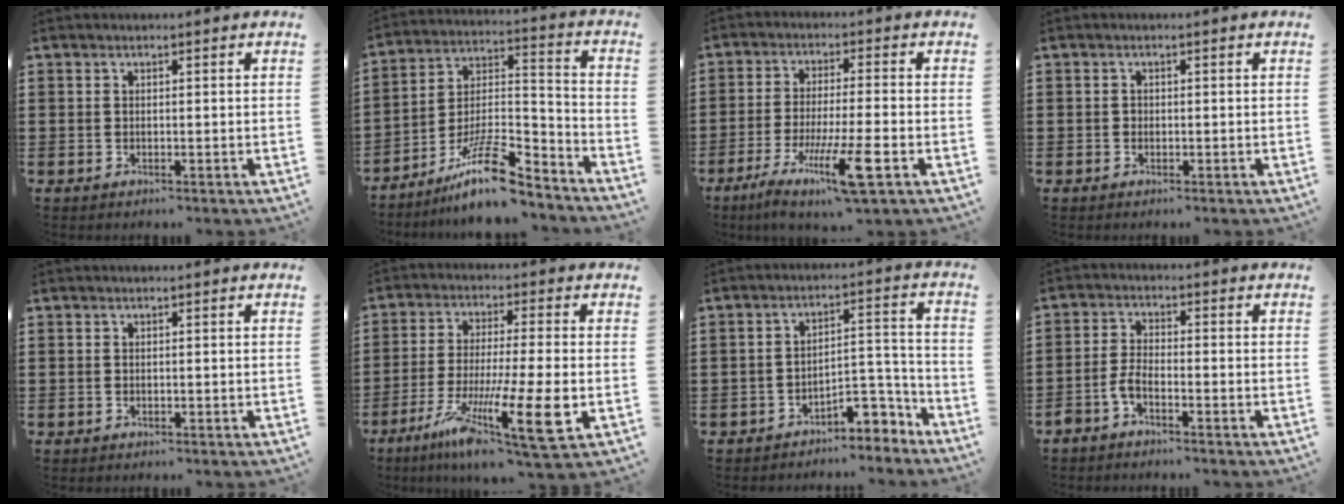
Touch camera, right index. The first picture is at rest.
{"total": 13.5, "force": [-10.0, 3.6, 8.3], "torque": [-0.141, 0.038, -0.182]}
{"total": 10.3, "force": [-4.9, 0.8, 9.0], "torque": [-0.179, -0.015, -0.088]}
{"total": 0.6, "force": [-0.2, 0.5, 0.2], "torque": [-0.005, 0.002, -0.005]}
{"total": 0.0}
{"total": 14.1, "force": [-5.7, 1.9, 12.7], "torque": [-0.248, -0.008, -0.097]}
{"total": 6.3, "force": [-5.4, 2.3, 2.3], "torque": [-0.035, 0.015, -0.105]}
{"total": 2.9, "force": [-2.1, 0.8, 1.8], "torque": [-0.050, 0.002, -0.045]}